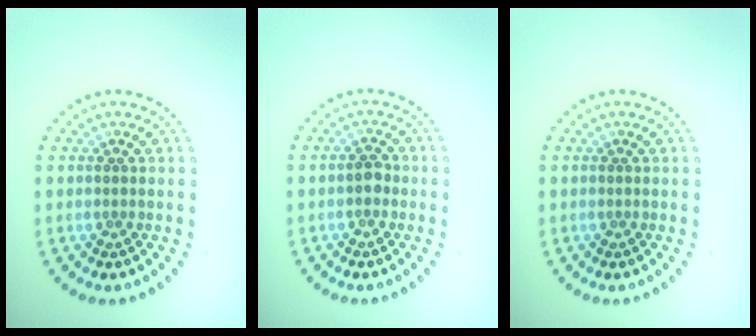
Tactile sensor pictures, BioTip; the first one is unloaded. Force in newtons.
{"total": 1.2, "press": 1.2, "slide": 0.2}
{"total": 0.0}